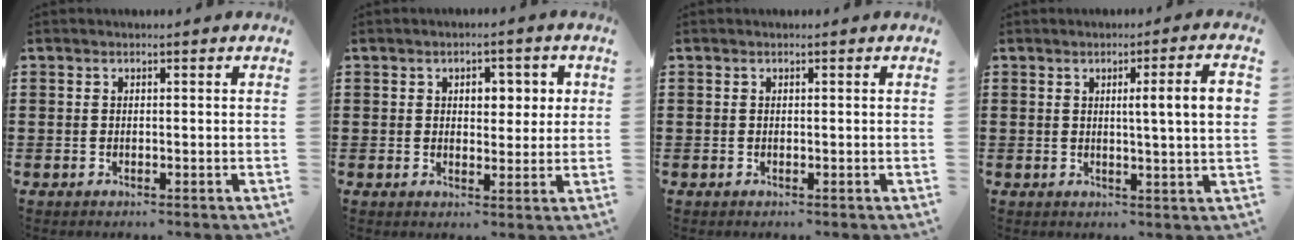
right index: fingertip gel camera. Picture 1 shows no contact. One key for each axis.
{"total": 3.5, "fx": 0.9, "fy": 2.3, "fz": 2.5, "tx": -0.031, "ty": 0.002, "tz": 0.007}
{"total": 0.0}
{"total": 6.1, "fx": 1.2, "fy": -0.2, "fz": 6.0, "tx": -0.103, "ty": -0.008, "tz": 0.012}